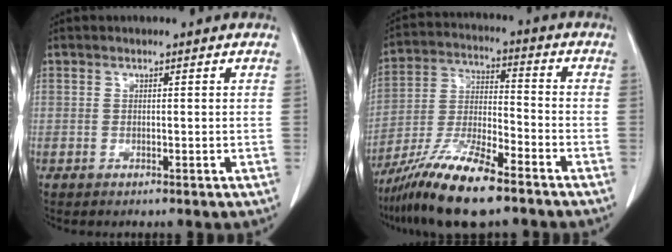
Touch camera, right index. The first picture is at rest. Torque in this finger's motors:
{"motor_torque": [0.73, -0.81, 0.60, 0.21]}